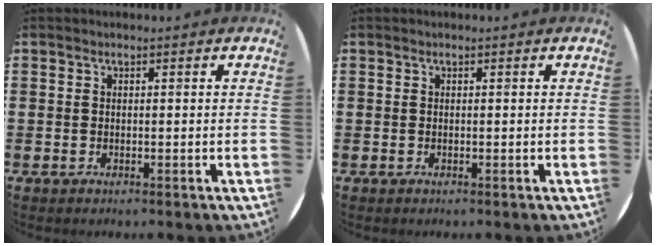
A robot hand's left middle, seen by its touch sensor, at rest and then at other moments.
{"total": 0.0}